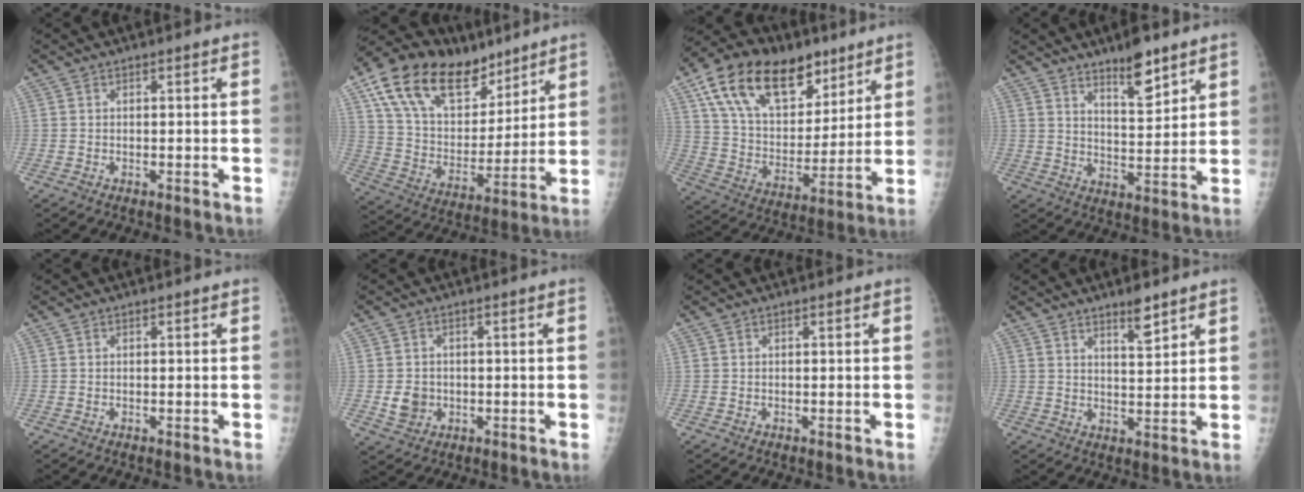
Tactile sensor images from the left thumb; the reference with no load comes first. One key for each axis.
{"total": 23.7, "fx": 14.8, "fy": 13.1, "fz": 13.1, "tx": -0.195, "ty": -0.030, "tz": 0.263}
{"total": 23.8, "fx": 13.6, "fy": 13.6, "fz": 14.0, "tx": -0.209, "ty": -0.025, "tz": 0.236}
{"total": 8.6, "fx": 6.0, "fy": 2.5, "fz": 5.7, "tx": -0.074, "ty": -0.046, "tz": 0.099}
{"total": 0.0}
{"total": 4.1, "fx": -0.5, "fy": 3.6, "fz": 1.8, "tx": -0.017, "ty": 0.002, "tz": -0.001}
{"total": 0.0}
{"total": 4.8, "fx": 3.5, "fy": 1.1, "fz": 3.2, "tx": -0.041, "ty": -0.029, "tz": 0.057}